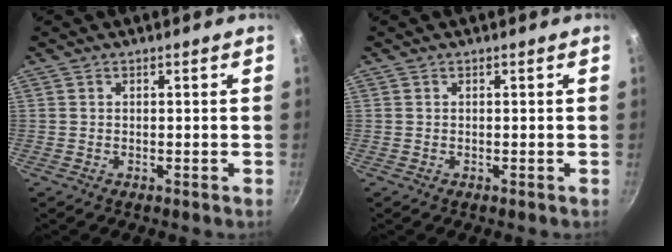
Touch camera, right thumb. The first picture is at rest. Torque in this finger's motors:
{"motor_torque": [-0.54, 0.18, -0.02, -0.20, 0.00]}